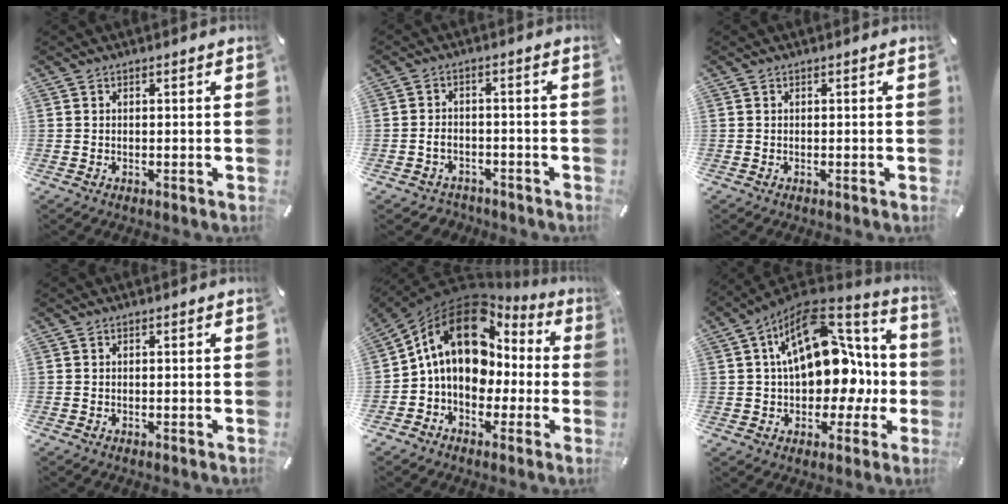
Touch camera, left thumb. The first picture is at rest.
{"total": 4.0, "force": [-1.7, 3.2, 1.6], "torque": [-0.036, 0.008, -0.033]}
{"total": 0.0}
{"total": 0.0}
{"total": 17.1, "force": [3.5, 13.1, 10.4], "torque": [-0.189, -0.011, 0.062]}
{"total": 20.5, "force": [4.0, 13.5, 14.9], "torque": [-0.225, -0.026, 0.072]}